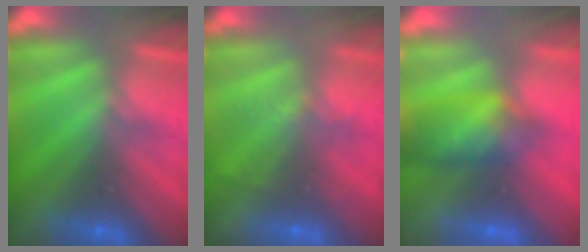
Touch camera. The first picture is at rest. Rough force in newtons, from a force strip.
{"total": 2.0}
{"total": 7.9}